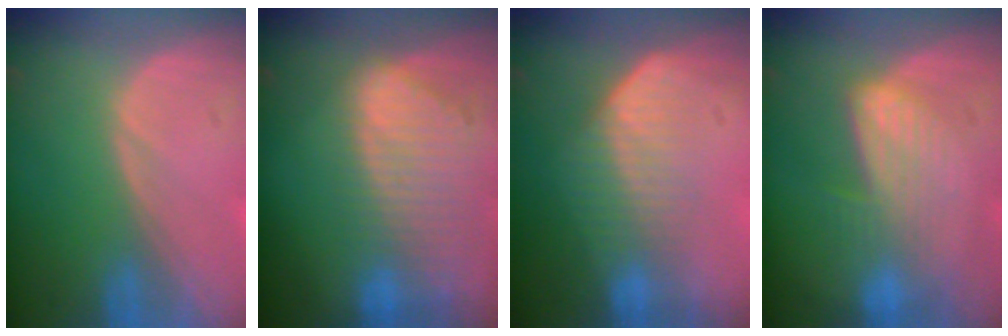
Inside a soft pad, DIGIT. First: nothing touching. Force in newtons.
{"total": 9.4, "press": 8.2, "slide": 4.7}
{"total": 7.3, "press": 6.2, "slide": 3.8}
{"total": 6.9, "press": 6.2, "slide": 2.9}